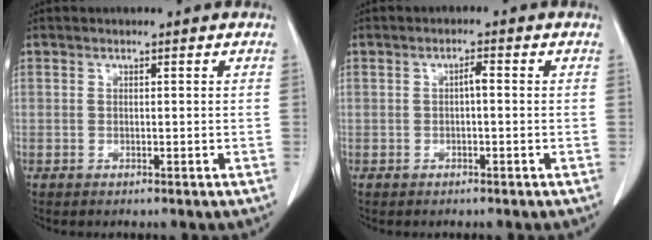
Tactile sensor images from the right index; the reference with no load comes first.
{"total": 1.5, "force": [-0.1, 0.3, 1.5], "torque": [-0.024, 0.006, -0.001]}